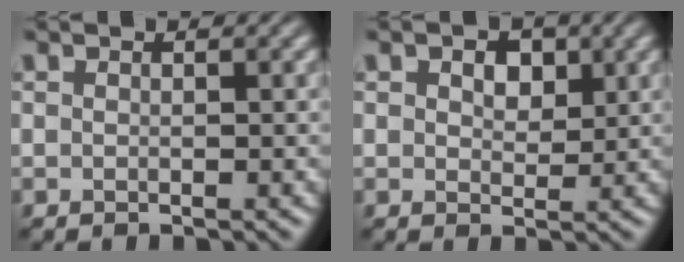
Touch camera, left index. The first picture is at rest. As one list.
[{"total": 2.9, "force": [1.3, 1.9, 1.8], "torque": [-0.028, 0.003, 0.015]}]